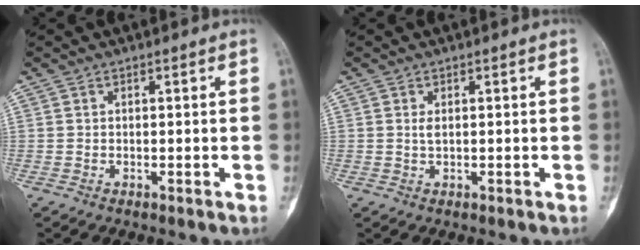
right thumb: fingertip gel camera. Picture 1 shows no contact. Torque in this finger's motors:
{"motor_torque": [0.60, -0.10, 0.01, -0.75, 0.04]}